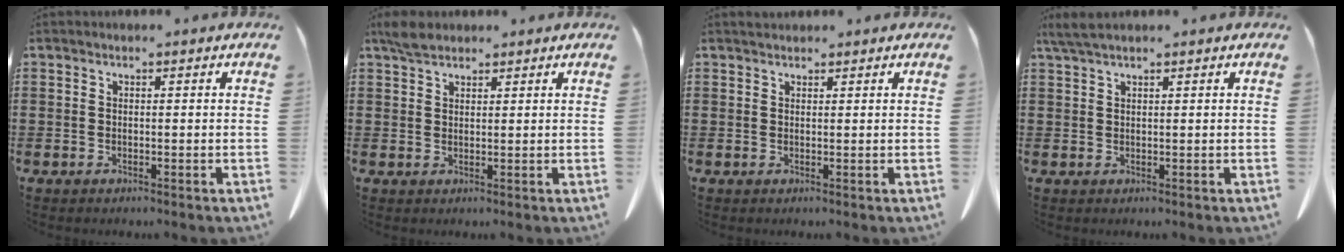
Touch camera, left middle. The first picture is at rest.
{"total": 2.8, "force": [2.3, 1.0, 1.2], "torque": [-0.029, 0.005, 0.044]}
{"total": 1.0, "force": [0.9, 0.2, 0.2], "torque": [-0.006, 0.001, 0.018]}
{"total": 2.5, "force": [1.8, 0.2, 1.7], "torque": [-0.037, 0.001, 0.033]}